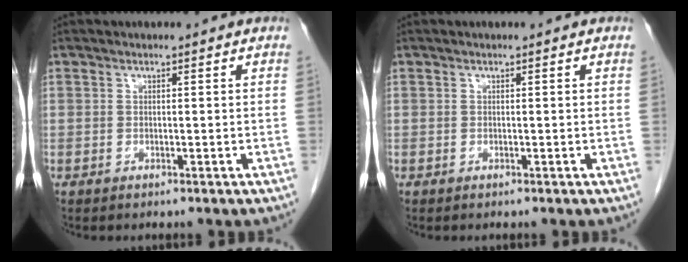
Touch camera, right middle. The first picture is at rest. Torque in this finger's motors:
{"motor_torque": [0.00, 0.00, 0.00, 0.00]}